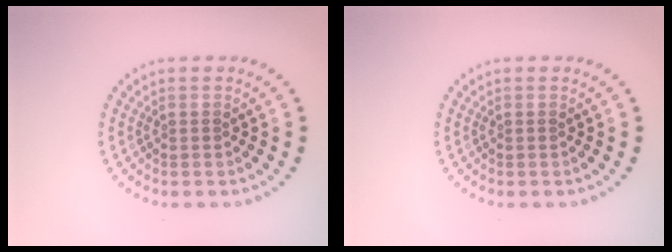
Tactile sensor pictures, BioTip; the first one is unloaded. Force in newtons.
{"total": 0.0}